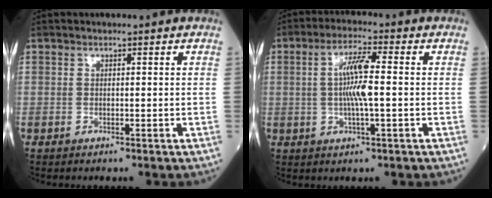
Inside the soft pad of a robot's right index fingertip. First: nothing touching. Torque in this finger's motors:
{"motor_torque": [1.91, 0.17, 0.96, 0.21]}